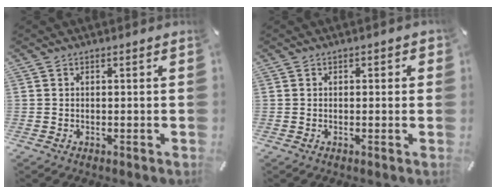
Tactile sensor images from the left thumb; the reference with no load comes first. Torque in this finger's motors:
{"motor_torque": [-0.31, -0.27, 0.02, 0.09, -0.01]}